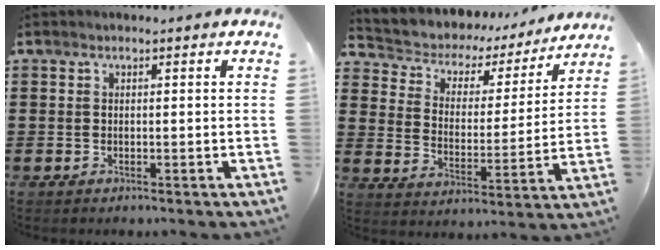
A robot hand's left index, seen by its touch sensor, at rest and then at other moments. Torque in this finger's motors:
{"motor_torque": [1.11, -1.03, 0.31, 0.08]}